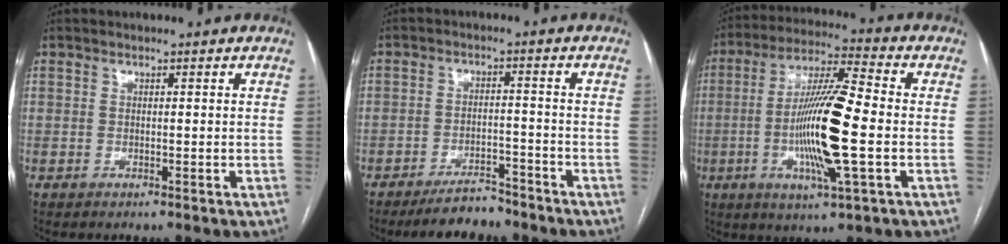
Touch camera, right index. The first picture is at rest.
{"total": 5.8, "force": [-5.2, 1.6, 1.9], "torque": [-0.029, -0.005, -0.085]}
{"total": 15.4, "force": [-2.5, 1.0, 15.2], "torque": [-0.286, -0.005, -0.050]}